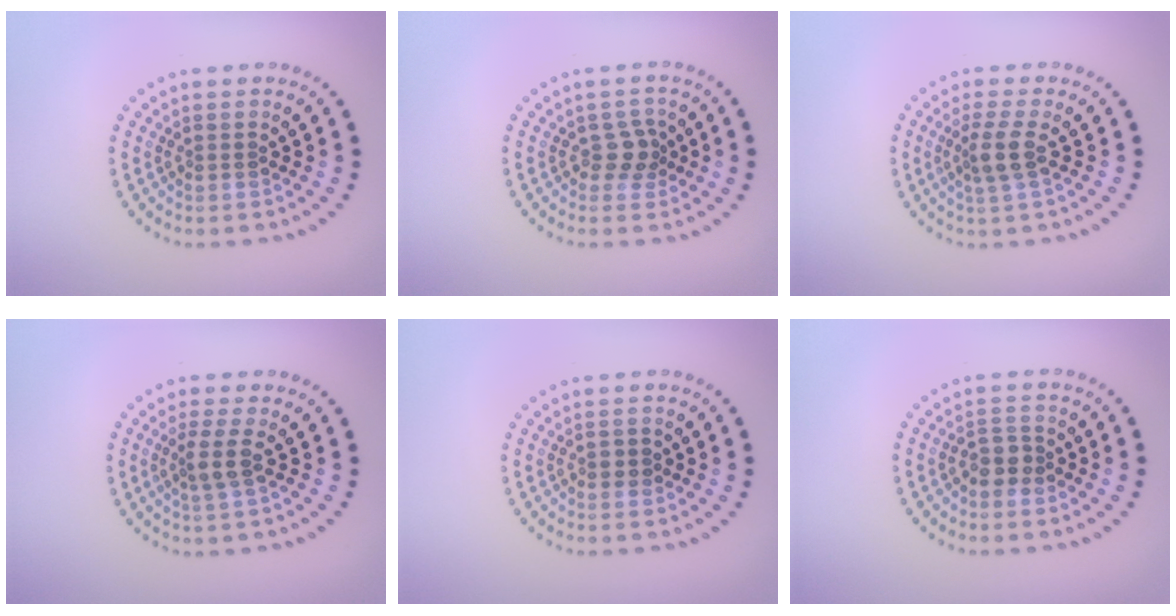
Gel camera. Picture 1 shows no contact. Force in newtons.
{"total": 1.7, "press": 1.4, "slide": 0.9}
{"total": 2.4, "press": 2.0, "slide": 1.4}
{"total": 2.3, "press": 1.9, "slide": 1.4}
{"total": 1.1, "press": 1.1, "slide": 0.2}
{"total": 2.1, "press": 1.9, "slide": 0.9}